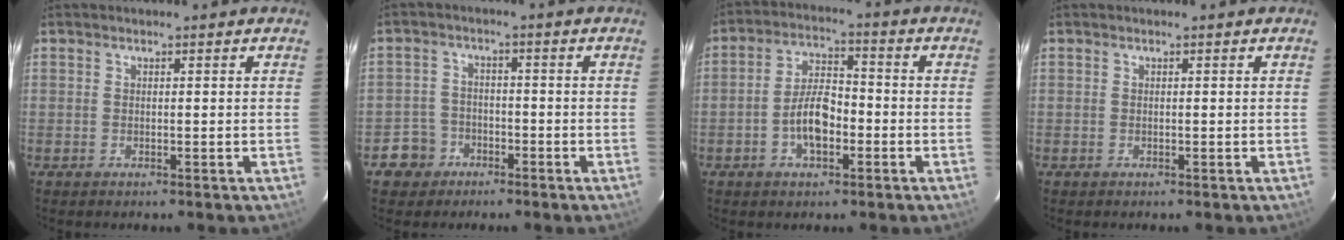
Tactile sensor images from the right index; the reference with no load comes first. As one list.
[{"total": 7.3, "force": [-3.9, 6.1, 0.9], "torque": [-0.046, 0.024, -0.059]}, {"total": 7.8, "force": [-2.7, 3.6, 6.3], "torque": [-0.122, 0.014, -0.044]}, {"total": 0.0}]